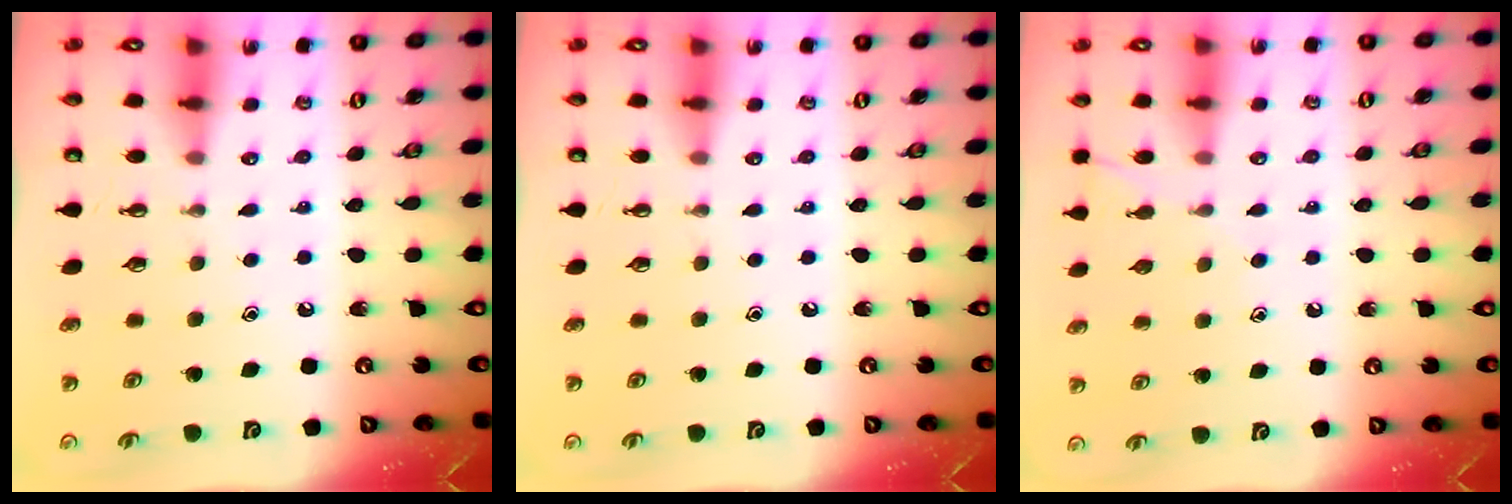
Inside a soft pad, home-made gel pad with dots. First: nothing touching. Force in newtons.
{"total": 0.0}
{"total": 5.7, "press": 5.7, "slide": 0.6}